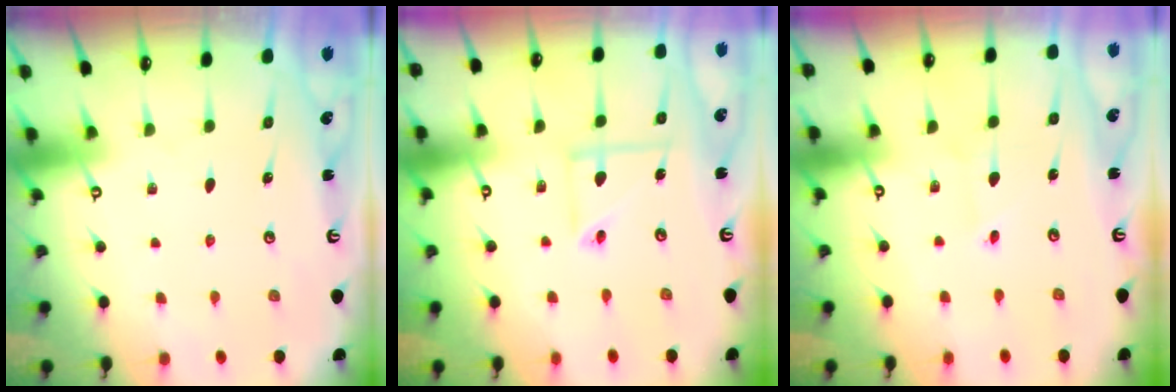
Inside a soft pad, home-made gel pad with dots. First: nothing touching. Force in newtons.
{"total": 6.3, "press": 6.3, "slide": 0.4}
{"total": 1.9, "press": 1.9, "slide": 0.1}